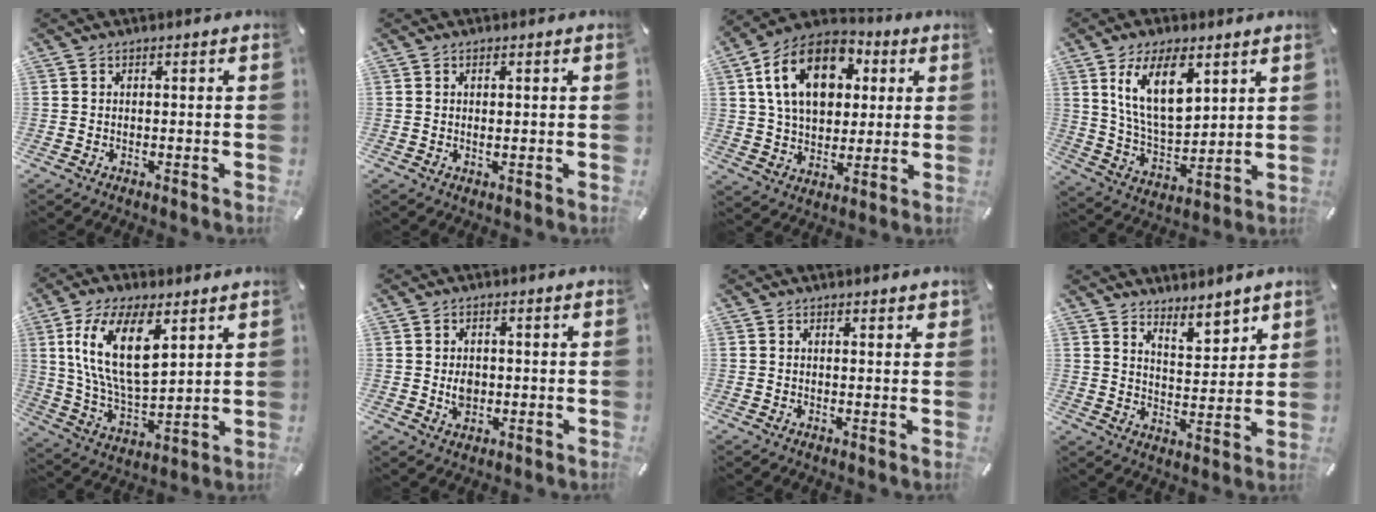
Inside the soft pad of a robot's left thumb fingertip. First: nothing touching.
{"total": 1.0, "force": [0.2, 0.3, 0.9], "torque": [-0.017, 0.002, 0.003]}
{"total": 17.4, "force": [5.4, 12.2, 11.1], "torque": [-0.209, 0.001, 0.096]}
{"total": 15.1, "force": [7.3, 7.9, 10.6], "torque": [-0.210, -0.022, 0.128]}
{"total": 17.3, "force": [7.5, 8.5, 13.0], "torque": [-0.281, -0.011, 0.128]}
{"total": 3.5, "force": [0.1, 2.6, 2.3], "torque": [-0.037, -0.005, -0.005]}
{"total": 1.2, "force": [0.9, 0.3, 0.6], "torque": [-0.004, -0.004, 0.015]}
{"total": 7.2, "force": [6.6, 2.6, 1.1], "torque": [-0.001, -0.061, 0.117]}